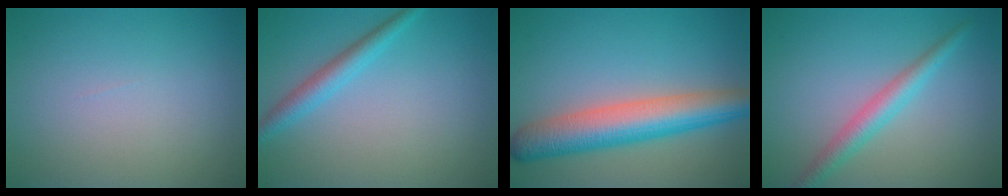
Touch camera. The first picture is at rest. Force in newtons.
{"total": 2.5, "press": 2.5, "slide": 0.0}
{"total": 7.5, "press": 7.5, "slide": 0.2}
{"total": 2.9, "press": 2.9, "slide": 0.0}